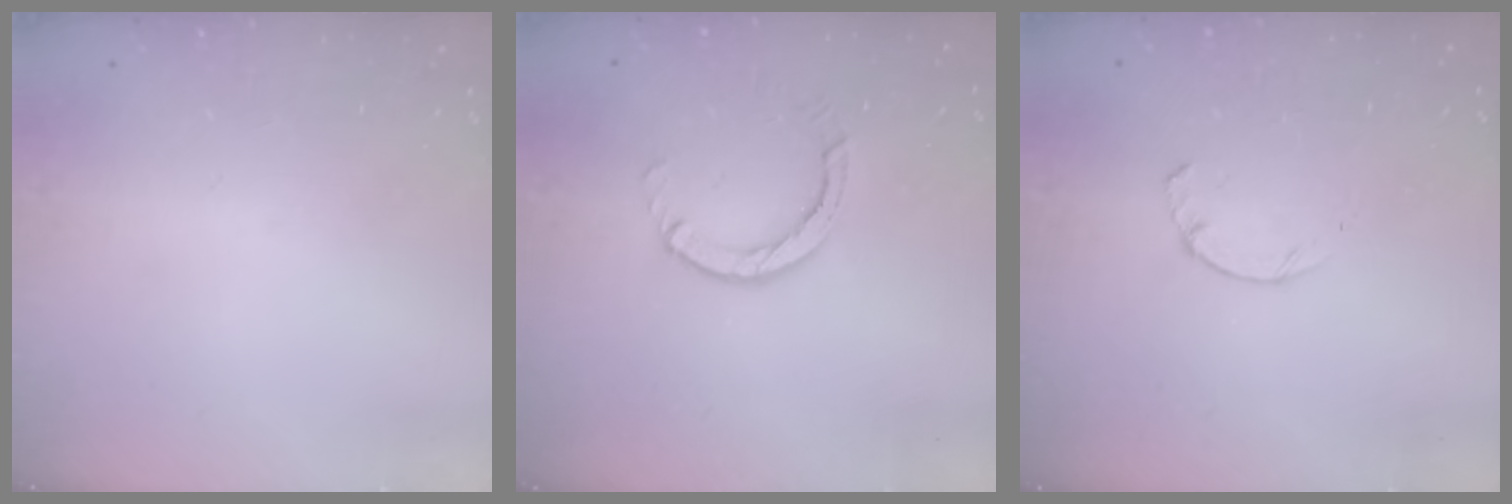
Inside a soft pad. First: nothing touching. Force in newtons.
{"total": 2.9, "press": 2.9, "slide": 0.5}
{"total": 1.7, "press": 1.6, "slide": 0.4}